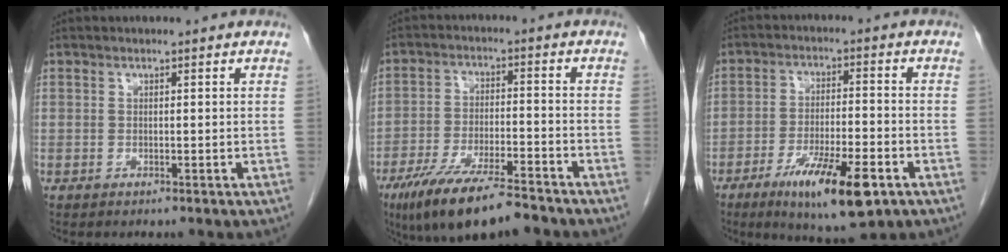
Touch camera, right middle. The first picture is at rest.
{"total": 12.9, "force": [-9.7, 2.3, 8.3], "torque": [-0.149, -0.027, -0.166]}
{"total": 12.1, "force": [-6.4, 2.1, 10.1], "torque": [-0.176, -0.021, -0.099]}